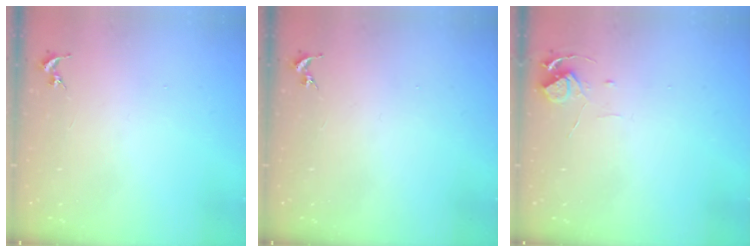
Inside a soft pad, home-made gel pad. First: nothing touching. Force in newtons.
{"total": 0.0}
{"total": 6.1, "press": 6.0, "slide": 0.4}